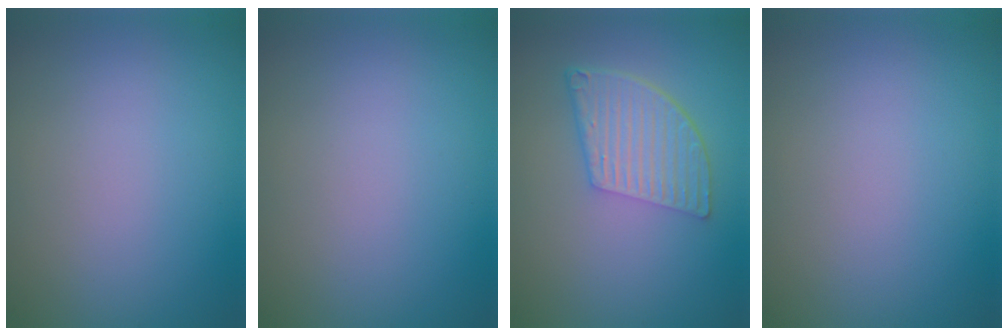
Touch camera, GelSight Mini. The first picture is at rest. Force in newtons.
{"total": 0.0}
{"total": 5.1, "press": 3.7, "slide": 3.5}
{"total": 0.0}